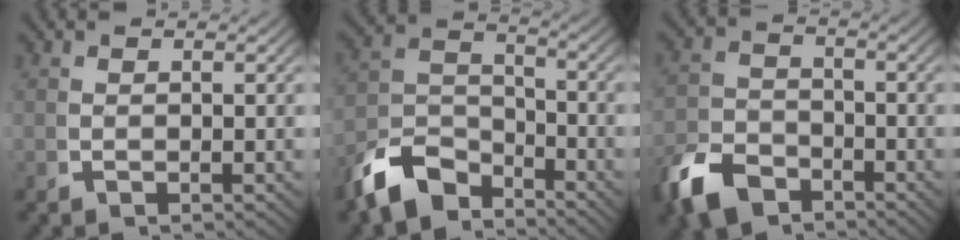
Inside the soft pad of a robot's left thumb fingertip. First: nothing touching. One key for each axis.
{"total": 8.2, "fx": -4.4, "fy": 5.3, "fz": 4.5, "tx": -0.083, "ty": -0.024, "tz": -0.074}
{"total": 6.8, "fx": -4.7, "fy": 4.1, "fz": 2.6, "tx": -0.046, "ty": -0.026, "tz": -0.076}